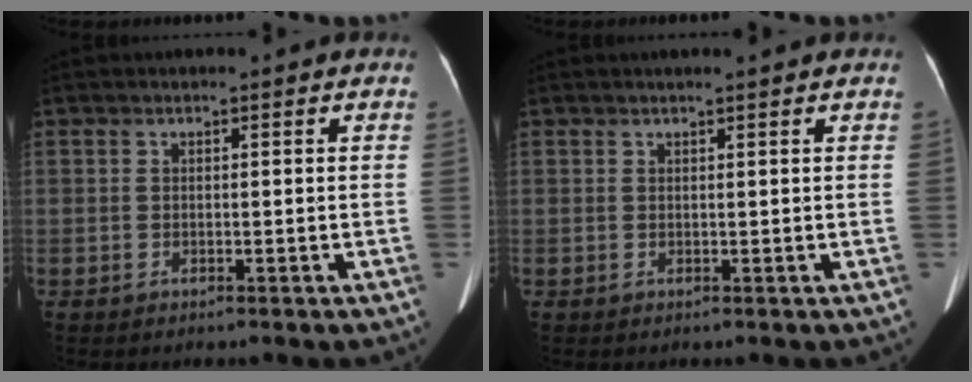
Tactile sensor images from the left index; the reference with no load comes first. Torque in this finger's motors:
{"motor_torque": [-0.18, -0.12, -0.02, -0.01]}